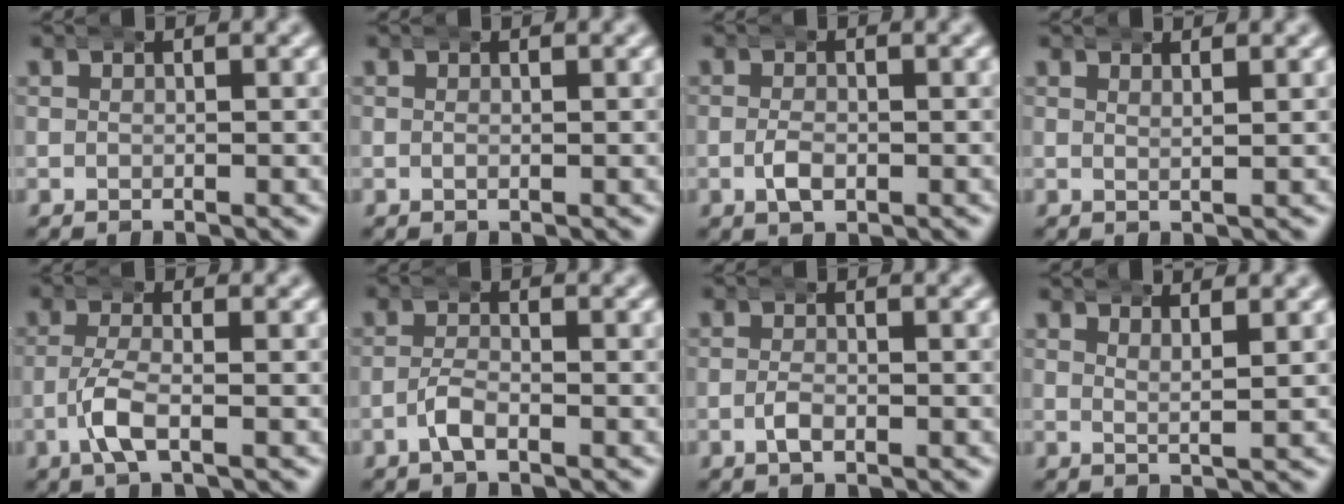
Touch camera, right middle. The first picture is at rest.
{"total": 0.0}
{"total": 1.5, "force": [-0.5, 0.8, 1.1], "torque": [-0.024, -0.006, -0.011]}
{"total": 1.2, "force": [1.1, -0.3, 0.4], "torque": [-0.007, -0.007, 0.019]}
{"total": 2.7, "force": [-0.9, 0.6, 2.5], "torque": [-0.052, -0.005, -0.021]}
{"total": 1.6, "force": [-1.1, 0.5, 1.1], "torque": [-0.025, -0.001, -0.027]}
{"total": 1.0, "force": [-0.6, 0.4, 0.8], "torque": [-0.017, -0.004, -0.013]}
{"total": 2.5, "force": [2.1, 0.0, 1.3], "torque": [-0.023, -0.010, 0.035]}